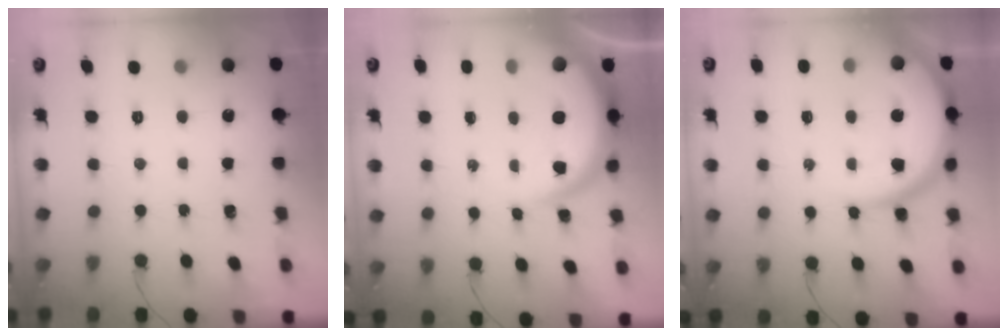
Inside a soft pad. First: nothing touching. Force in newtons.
{"total": 9.0, "press": 9.0, "slide": 0.9}
{"total": 13.4, "press": 13.3, "slide": 1.3}